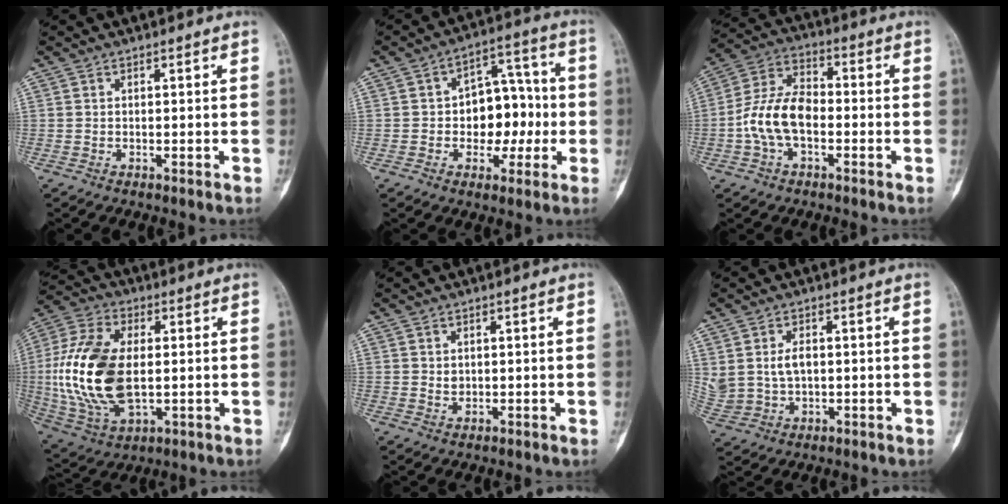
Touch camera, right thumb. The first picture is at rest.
{"total": 11.7, "force": [-1.1, 8.1, 8.5], "torque": [-0.064, 0.039, -0.020]}
{"total": 11.1, "force": [-2.3, 6.7, 8.6], "torque": [-0.167, 0.037, -0.051]}
{"total": 20.2, "force": [-0.2, 11.1, 16.9], "torque": [-0.365, -0.005, 0.005]}
{"total": 2.8, "force": [0.7, 2.1, 1.7], "torque": [-0.023, -0.009, 0.021]}
{"total": 6.4, "force": [1.1, 4.4, 4.5], "torque": [-0.086, -0.001, 0.035]}